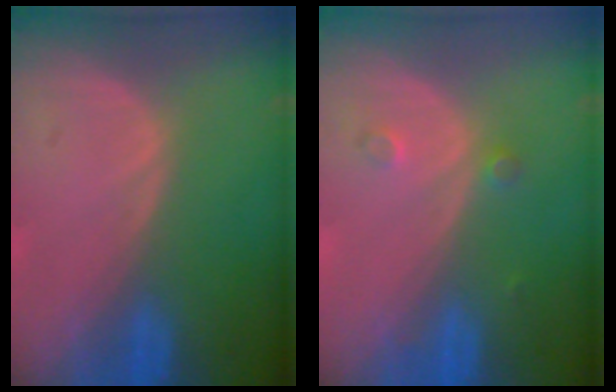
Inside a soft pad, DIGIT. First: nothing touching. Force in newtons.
{"total": 1.9, "press": 1.6, "slide": 1.0}